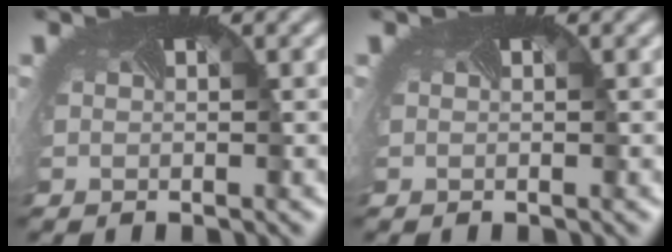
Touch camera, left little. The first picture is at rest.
{"total": 0.0}